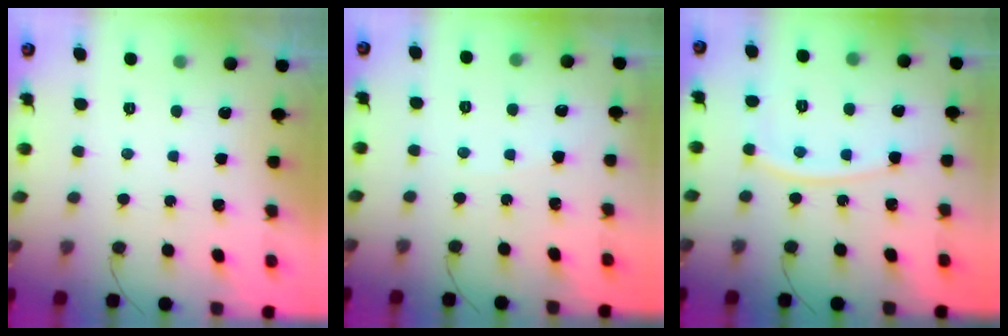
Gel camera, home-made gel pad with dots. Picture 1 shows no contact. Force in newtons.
{"total": 2.5, "press": 2.5, "slide": 0.3}
{"total": 9.7, "press": 9.6, "slide": 1.2}